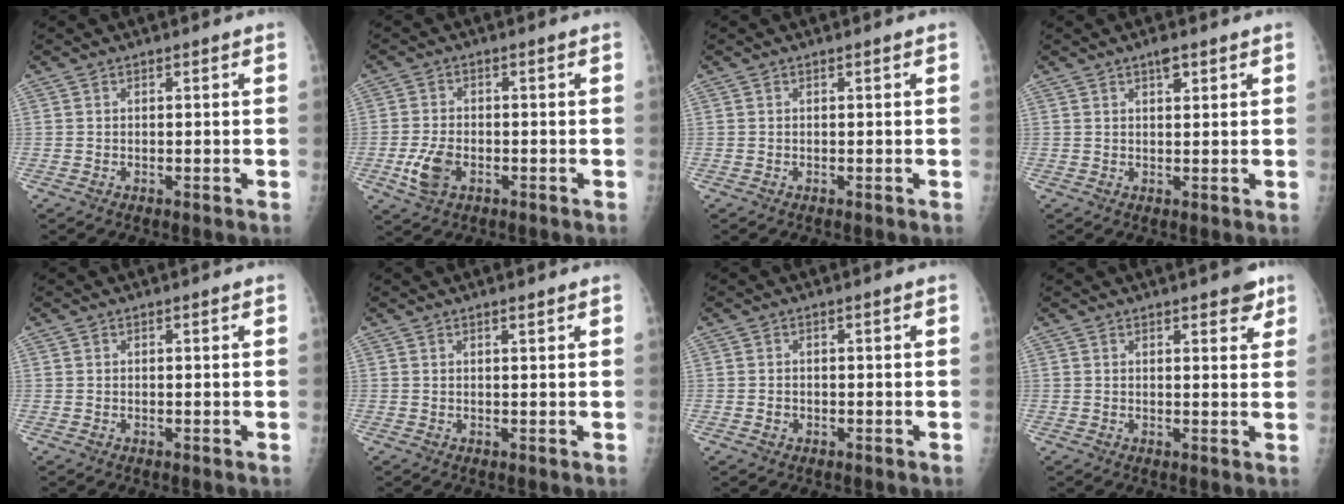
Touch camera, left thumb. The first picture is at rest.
{"total": 5.6, "force": [-2.0, 3.3, 4.0], "torque": [-0.080, 0.007, -0.037]}
{"total": 0.0}
{"total": 2.2, "force": [1.3, 0.8, 1.5], "torque": [-0.017, -0.005, 0.019]}
{"total": 0.0}
{"total": 0.9, "force": [0.7, 0.0, 0.6], "torque": [-0.005, -0.004, 0.012]}
{"total": 1.0, "force": [-0.4, 0.8, 0.5], "torque": [-0.007, 0.008, -0.006]}
{"total": 4.9, "force": [3.1, 1.7, 3.3], "torque": [-0.025, -0.012, 0.035]}